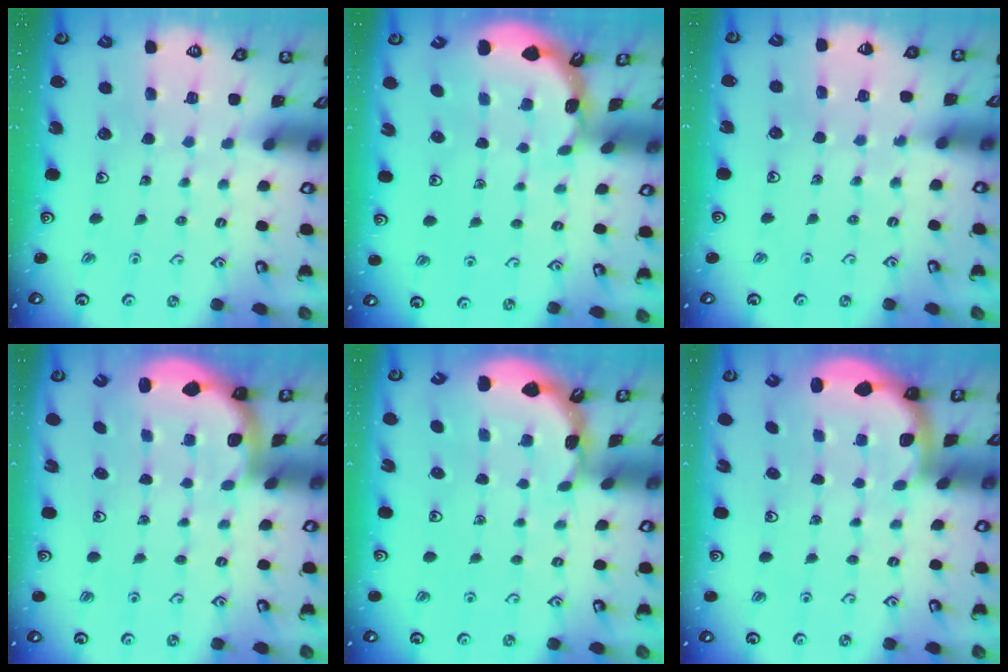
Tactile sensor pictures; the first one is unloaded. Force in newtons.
{"total": 1.7, "press": 1.6, "slide": 0.1}
{"total": 3.8, "press": 3.6, "slide": 1.1}
{"total": 2.0, "press": 1.9, "slide": 0.5}
{"total": 1.8, "press": 1.8, "slide": 0.1}
{"total": 1.9, "press": 1.8, "slide": 0.5}